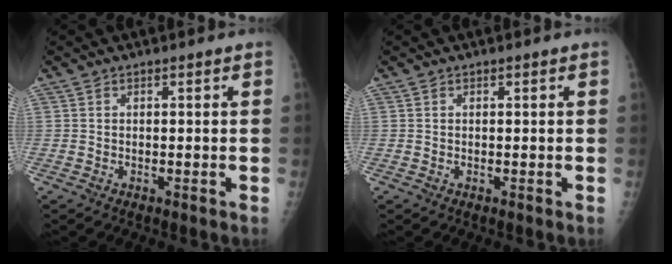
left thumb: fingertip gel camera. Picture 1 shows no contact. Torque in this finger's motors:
{"motor_torque": [-0.16, -0.06, -0.14, -0.07, 0.00]}